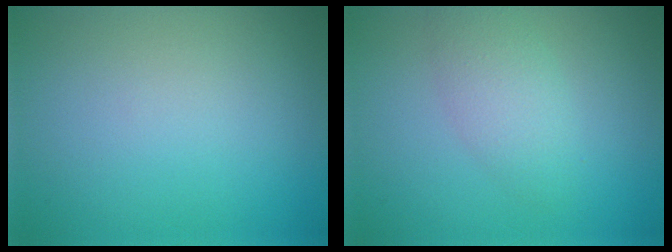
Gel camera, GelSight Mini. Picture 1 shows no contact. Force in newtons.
{"total": 2.7, "press": 2.7, "slide": 0.1}